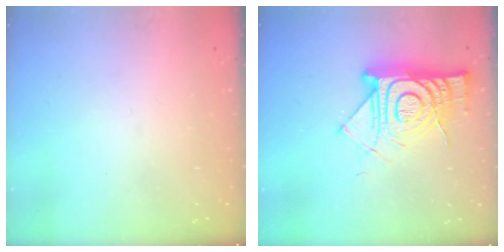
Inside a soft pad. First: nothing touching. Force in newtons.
{"total": 16.8, "press": 16.7, "slide": 1.5}